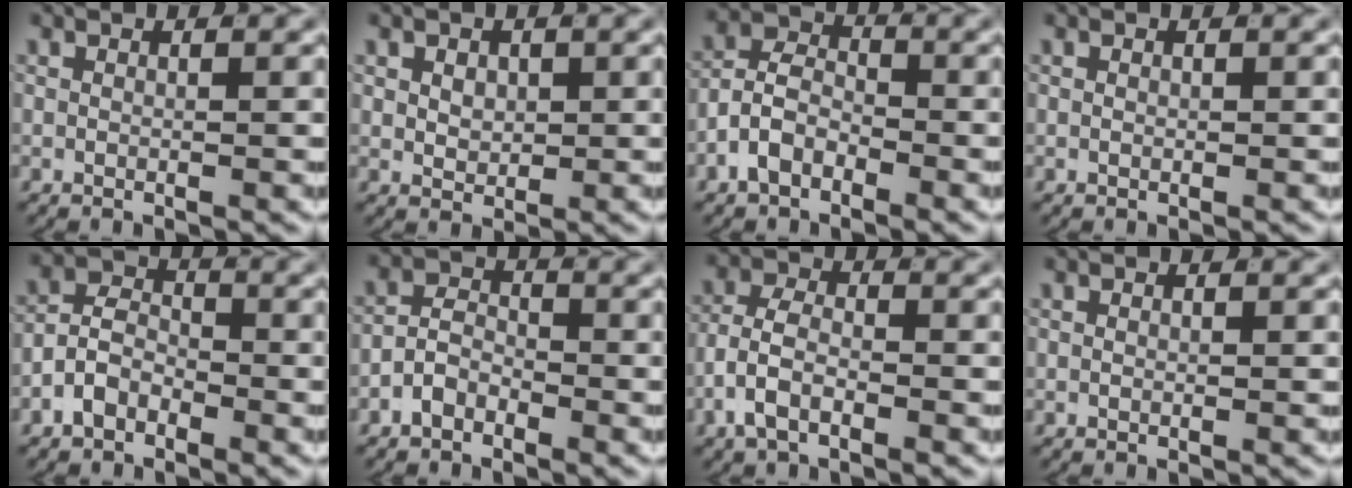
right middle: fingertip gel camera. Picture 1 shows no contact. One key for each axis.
{"total": 1.9, "fx": 0.4, "fy": 1.4, "fz": 1.2, "tx": -0.024, "ty": -0.015, "tz": 0.021}
{"total": 4.1, "fx": -1.9, "fy": 2.8, "fz": 2.2, "tx": -0.030, "ty": -0.003, "tz": -0.043}
{"total": 0.0}
{"total": 3.4, "fx": -1.8, "fy": 2.4, "fz": 1.7, "tx": -0.016, "ty": -0.002, "tz": -0.041}
{"total": 2.5, "fx": -1.7, "fy": 1.6, "fz": 1.0, "tx": -0.004, "ty": -0.001, "tz": -0.037}
{"total": 4.0, "fx": -1.8, "fy": 2.3, "fz": 2.7, "tx": -0.049, "ty": -0.002, "tz": -0.036}
{"total": 0.0}